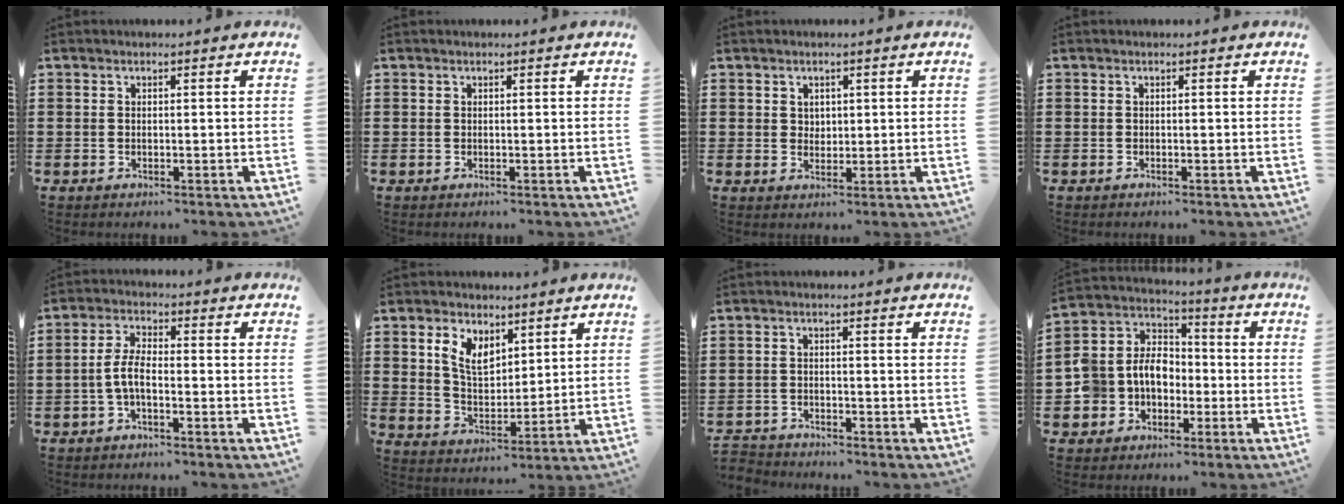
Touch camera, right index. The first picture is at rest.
{"total": 0.0}
{"total": 2.0, "force": [1.0, 1.6, 0.4], "torque": [-0.013, 0.009, 0.019]}
{"total": 0.0}
{"total": 4.5, "force": [-1.4, 1.7, 3.9], "torque": [-0.096, -0.002, -0.036]}
{"total": 5.9, "force": [3.5, 3.7, 3.1], "torque": [-0.077, 0.008, 0.065]}
{"total": 2.3, "force": [-2.3, 0.4, -0.3], "torque": [-0.003, 0.000, -0.052]}
{"total": 8.0, "force": [-1.7, 7.0, 3.5], "torque": [-0.121, 0.003, -0.039]}